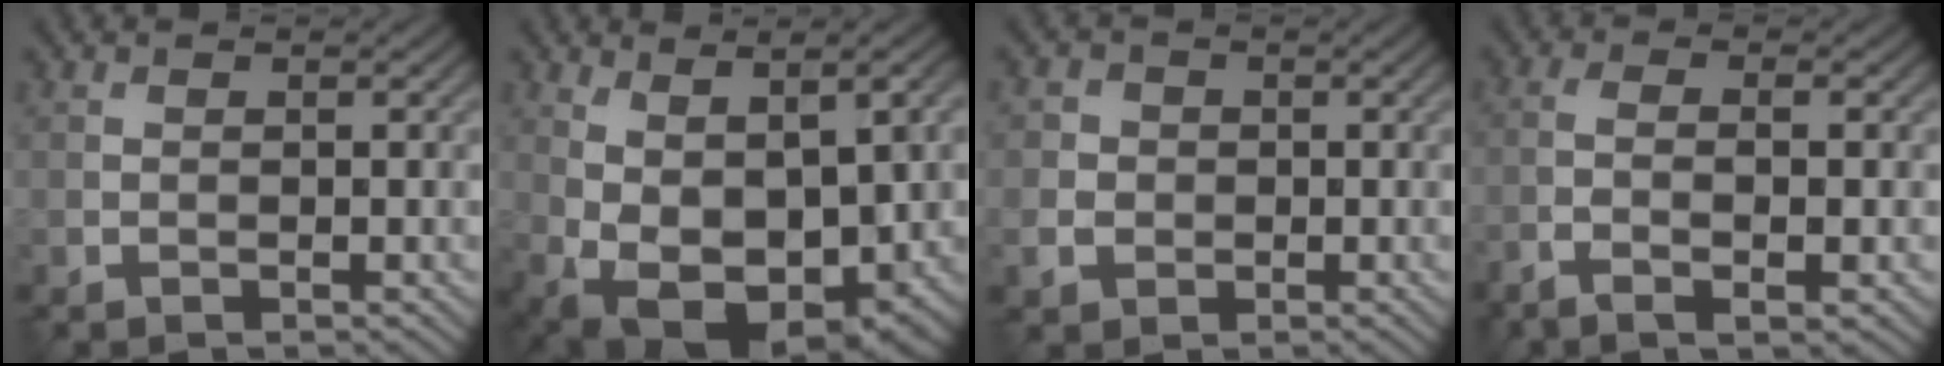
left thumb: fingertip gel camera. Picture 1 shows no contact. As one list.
[{"total": 13.3, "force": [0.1, 6.7, 11.5], "torque": [-0.216, -0.028, 0.042]}, {"total": 3.6, "force": [-0.5, 3.4, 0.9], "torque": [-0.021, 0.000, -0.021]}, {"total": 4.1, "force": [-1.8, 0.8, 3.6], "torque": [-0.070, 0.000, -0.040]}]